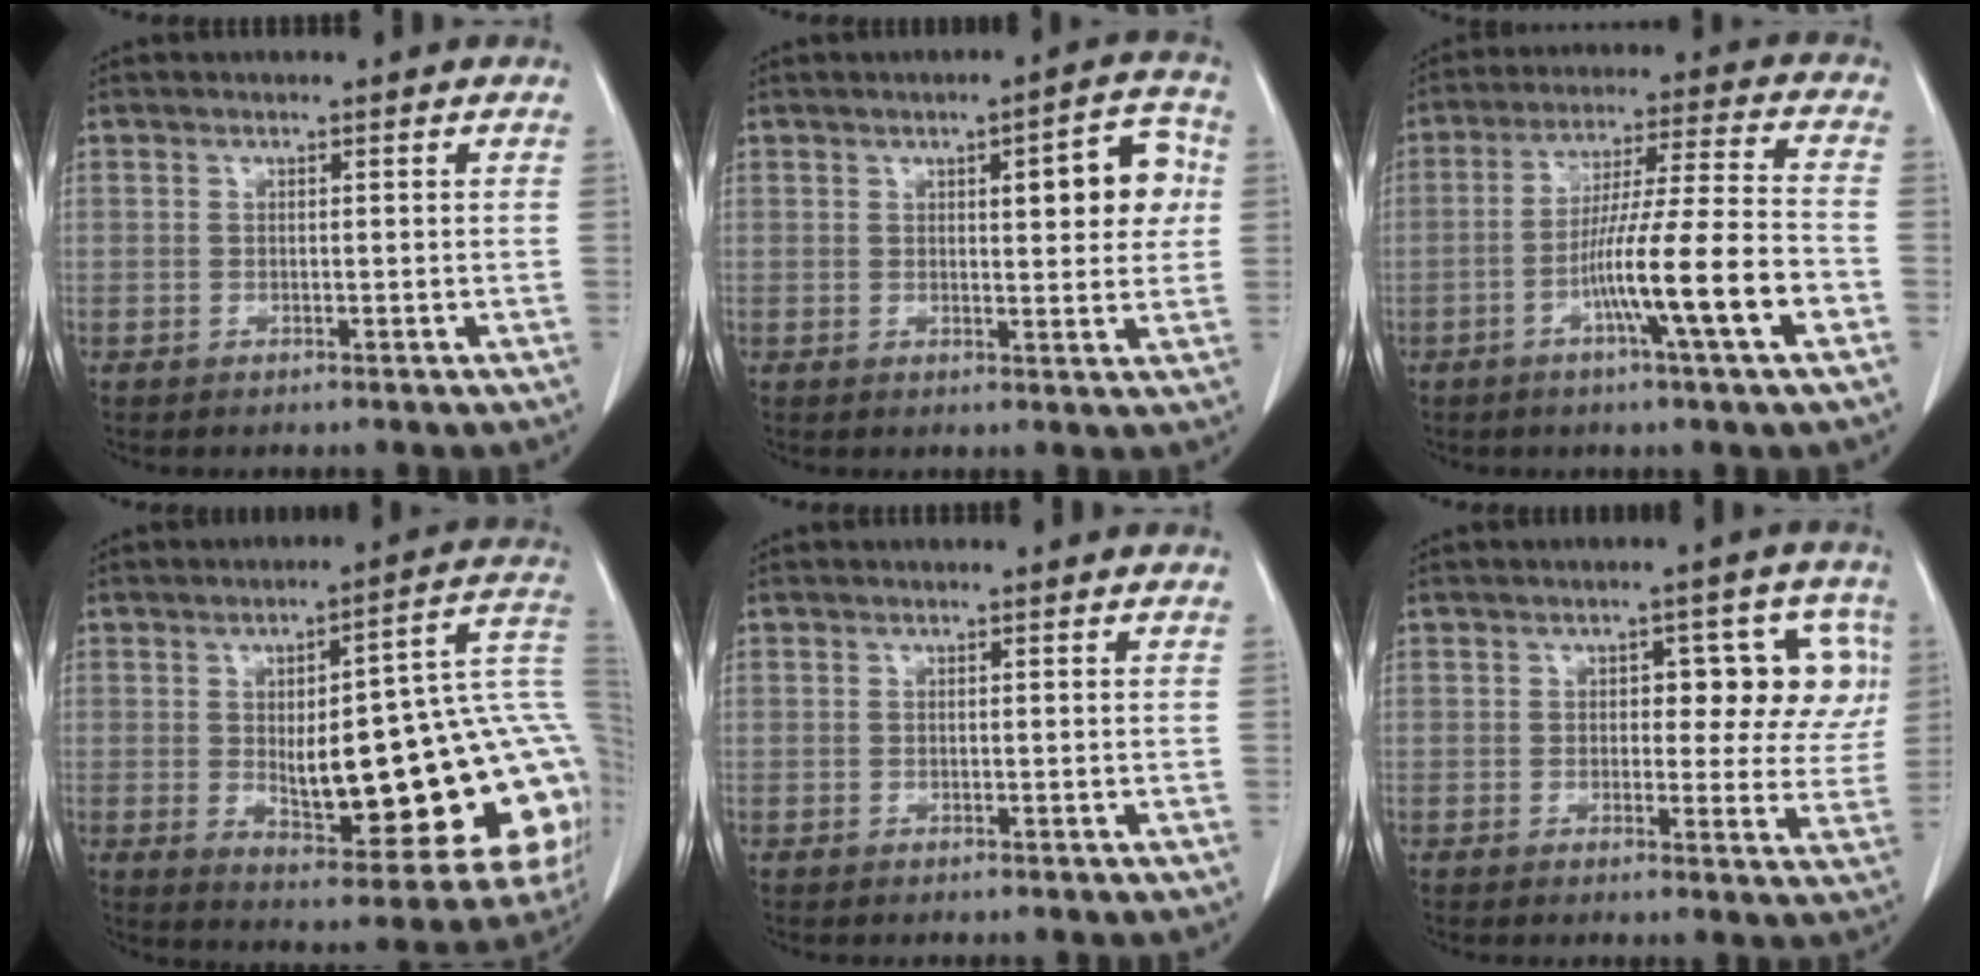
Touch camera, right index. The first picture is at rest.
{"total": 8.1, "force": [1.9, 2.3, 7.5], "torque": [-0.089, 0.017, 0.021]}
{"total": 13.9, "force": [-5.1, -0.7, 12.9], "torque": [-0.220, -0.004, -0.091]}
{"total": 25.4, "force": [-1.8, 6.4, 24.5], "torque": [-0.251, 0.025, -0.009]}
{"total": 0.0}
{"total": 9.2, "force": [2.1, 4.6, 7.6], "torque": [-0.068, 0.026, 0.022]}